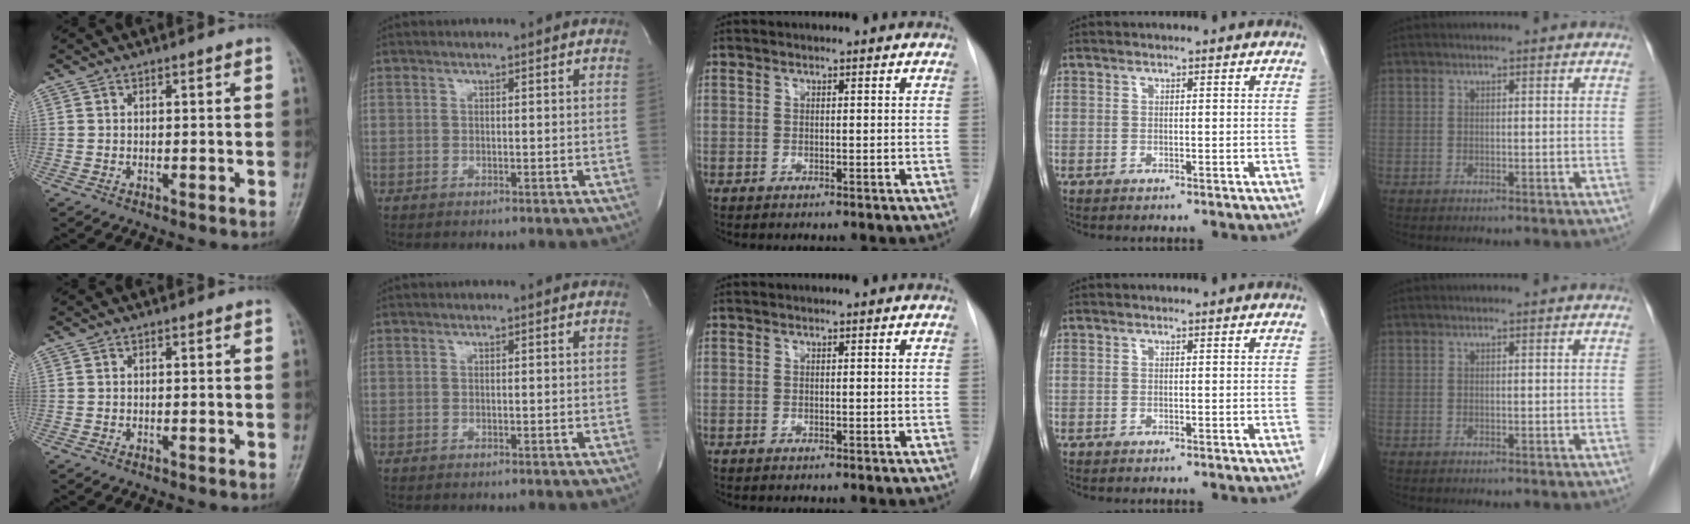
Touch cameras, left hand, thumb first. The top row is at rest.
{}